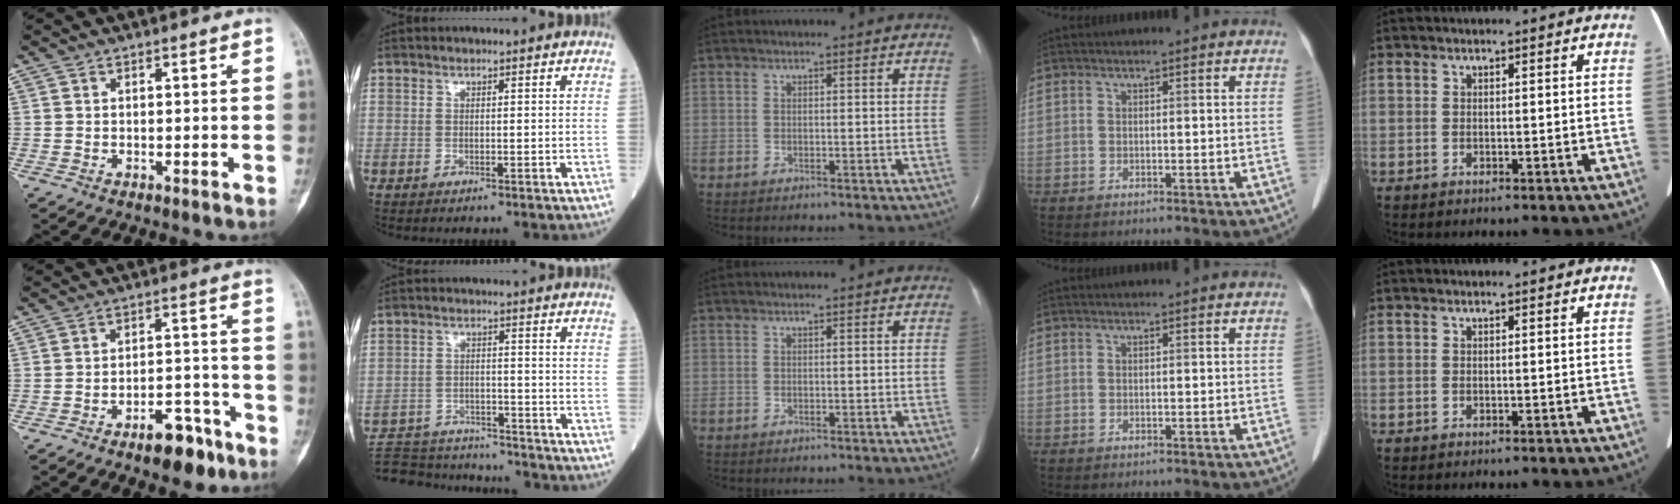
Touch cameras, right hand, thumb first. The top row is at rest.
{"thumb": {"total": 9.2, "force": [-6.2, 3.9, 5.6], "torque": [-0.058, 0.052, -0.094]}, "index": {"total": 17.0, "force": [-15.8, 3.7, 4.8], "torque": [-0.111, 0.000, -0.232]}}